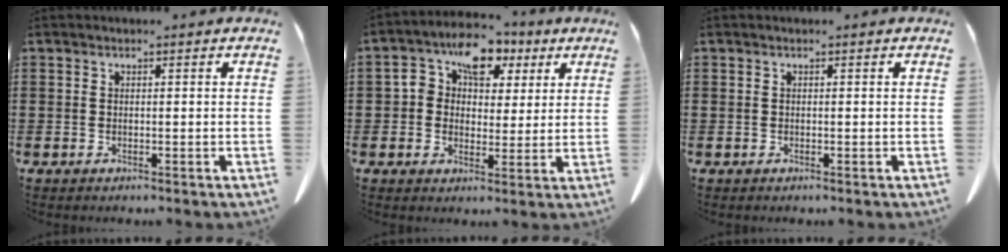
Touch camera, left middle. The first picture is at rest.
{"total": 7.6, "force": [3.3, 5.5, 4.1], "torque": [-0.088, 0.011, 0.056]}
{"total": 0.0}